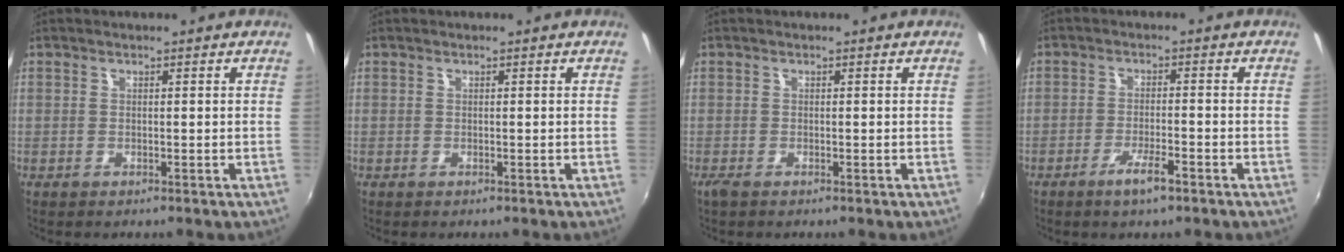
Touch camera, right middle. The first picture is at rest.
{"total": 0.0}
{"total": 0.9, "force": [-0.6, 0.1, 0.6], "torque": [-0.014, -0.004, -0.013]}
{"total": 4.3, "force": [-2.8, 0.6, 3.2], "torque": [-0.071, -0.006, -0.051]}